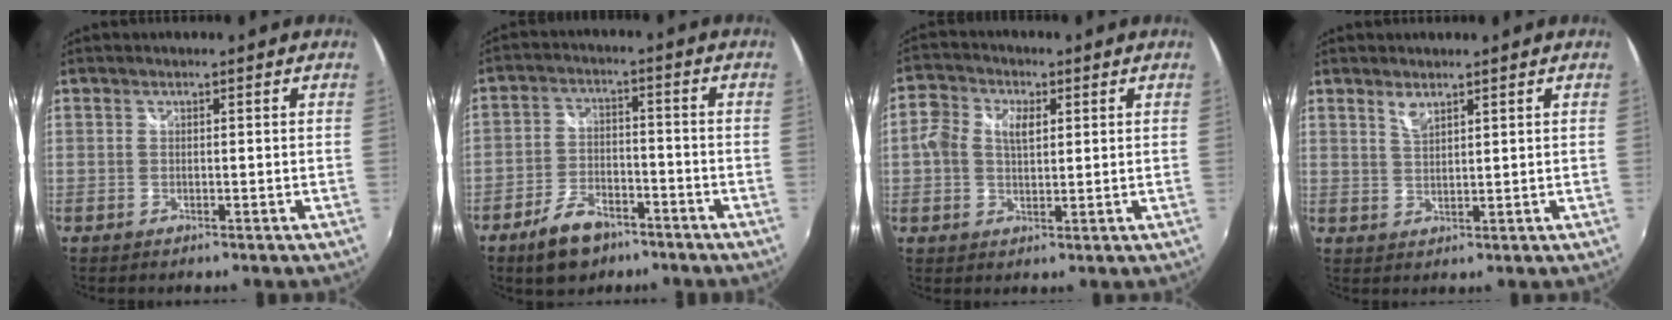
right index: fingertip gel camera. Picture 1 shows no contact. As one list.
[{"total": 8.8, "force": [-6.0, 4.6, 4.4], "torque": [-0.102, 0.010, -0.098]}, {"total": 5.9, "force": [1.0, 4.0, 4.2], "torque": [-0.081, 0.020, 0.016]}, {"total": 2.5, "force": [1.9, 0.8, 1.5], "torque": [-0.026, -0.001, 0.033]}]